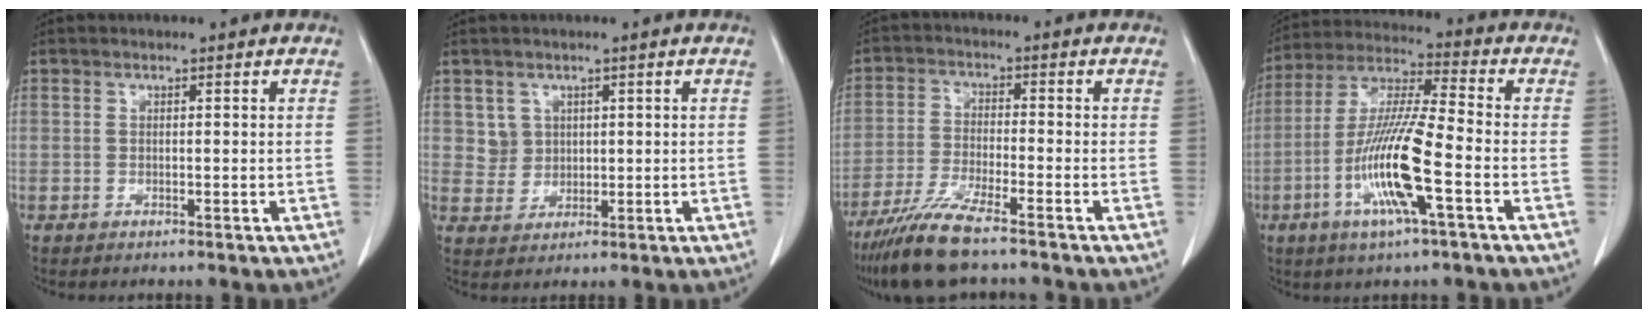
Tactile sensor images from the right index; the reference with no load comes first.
{"total": 3.3, "force": [1.3, 3.1, 0.2], "torque": [0.001, 0.004, 0.028]}
{"total": 8.5, "force": [-6.7, 0.3, 5.2], "torque": [-0.107, -0.027, -0.127]}
{"total": 13.9, "force": [-4.5, 0.7, 13.1], "torque": [-0.268, -0.008, -0.091]}